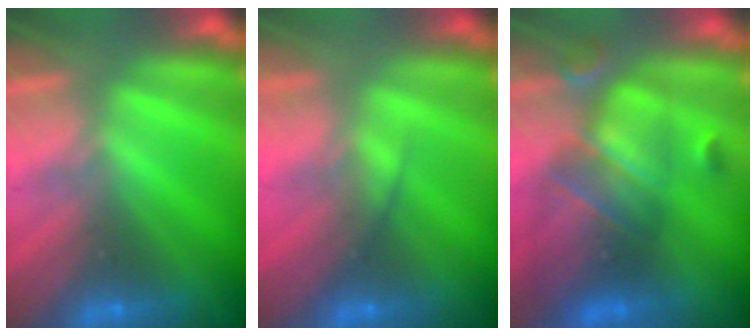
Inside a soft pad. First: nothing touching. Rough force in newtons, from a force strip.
{"total": 2.3}
{"total": 5.8}